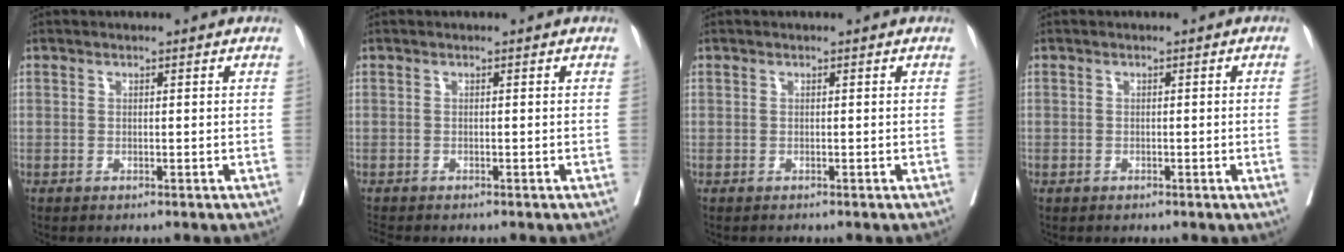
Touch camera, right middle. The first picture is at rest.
{"total": 1.5, "force": [-1.4, 0.3, 0.3], "torque": [-0.010, -0.006, -0.025]}
{"total": 0.0}
{"total": 0.8, "force": [-0.2, -0.2, 0.8], "torque": [-0.012, 0.004, -0.002]}